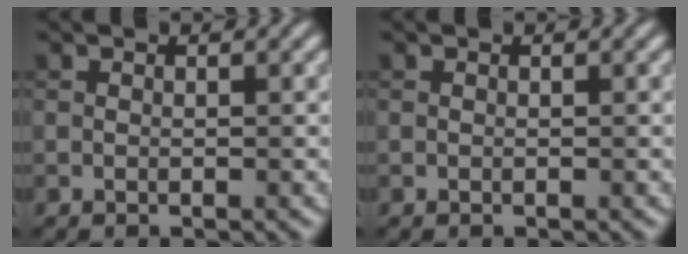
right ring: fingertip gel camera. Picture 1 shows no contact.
{"total": 0.0}